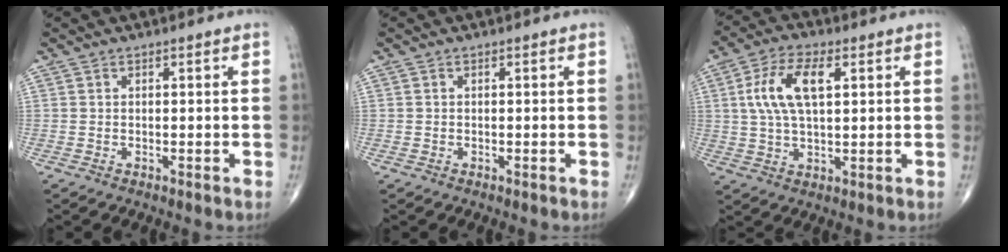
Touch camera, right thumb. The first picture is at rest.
{"total": 0.0}
{"total": 10.5, "force": [2.7, 4.8, 9.0], "torque": [-0.181, 0.008, 0.050]}